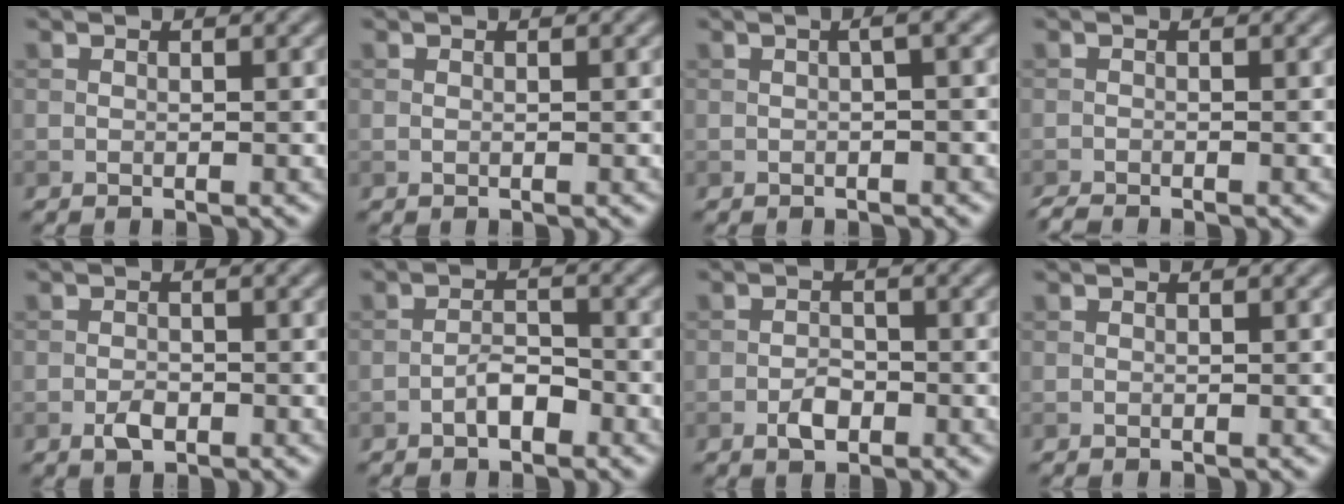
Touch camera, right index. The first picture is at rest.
{"total": 0.0}
{"total": 2.0, "force": [0.3, 0.5, 1.9], "torque": [-0.024, 0.009, 0.001]}
{"total": 1.1, "force": [-1.0, 0.0, 0.2], "torque": [-0.002, -0.004, -0.024]}
{"total": 1.6, "force": [-0.8, 1.0, 1.1], "torque": [-0.018, 0.001, -0.017]}
{"total": 2.2, "force": [-1.3, 0.9, 1.5], "torque": [-0.024, 0.009, -0.026]}
{"total": 2.1, "force": [-1.1, 1.2, 1.4], "torque": [-0.019, 0.004, -0.022]}
{"total": 0.0}